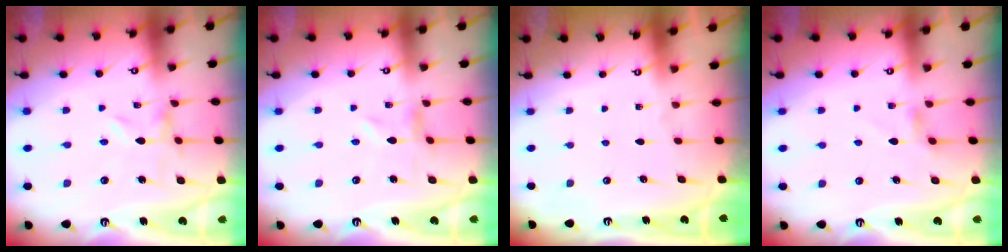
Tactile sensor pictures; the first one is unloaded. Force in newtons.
{"total": 0.0}
{"total": 0.0}
{"total": 3.0, "press": 2.9, "slide": 0.5}